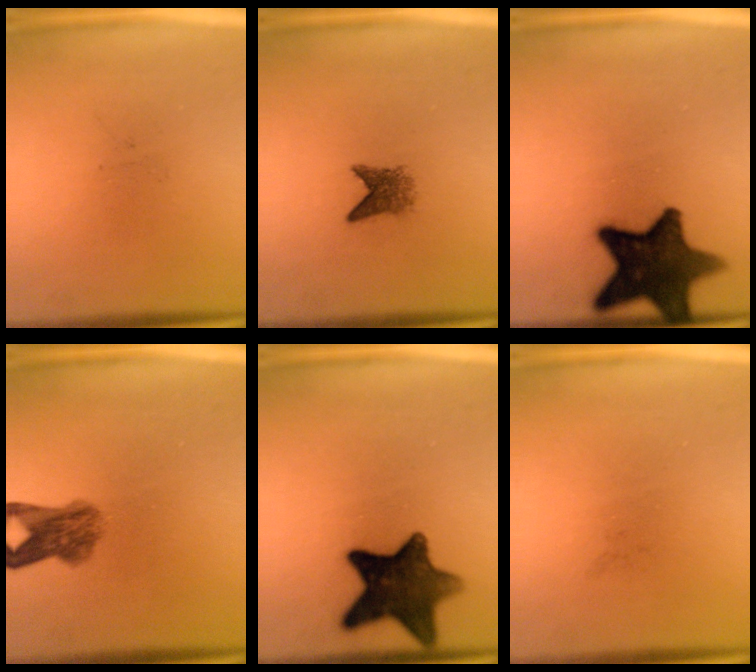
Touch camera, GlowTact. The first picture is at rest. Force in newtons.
{"total": 2.6}
{"total": 14.6}
{"total": 5.2}
{"total": 12.7}
{"total": 0.0}